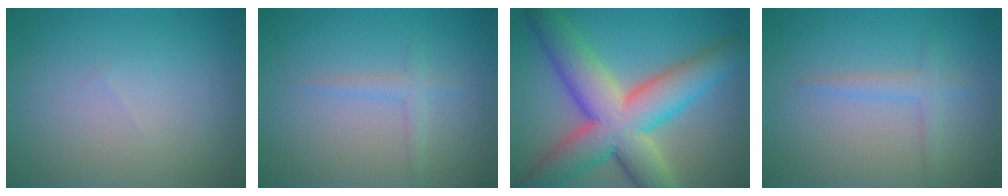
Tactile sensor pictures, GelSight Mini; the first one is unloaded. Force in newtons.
{"total": 1.4, "press": 1.4, "slide": 0.1}
{"total": 11.8, "press": 11.8, "slide": 0.7}
{"total": 1.7, "press": 1.7, "slide": 0.1}